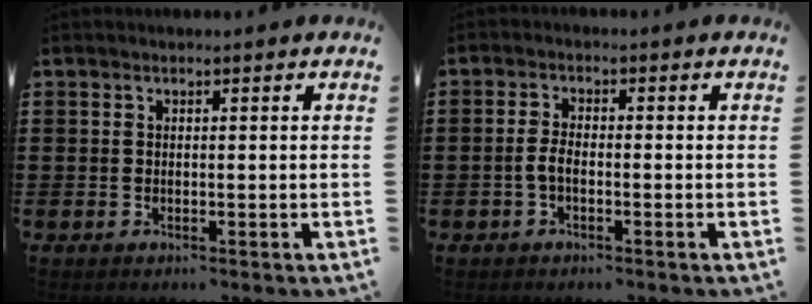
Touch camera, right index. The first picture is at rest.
{"total": 2.5, "force": [-1.0, 0.9, 2.2], "torque": [-0.056, -0.005, -0.022]}